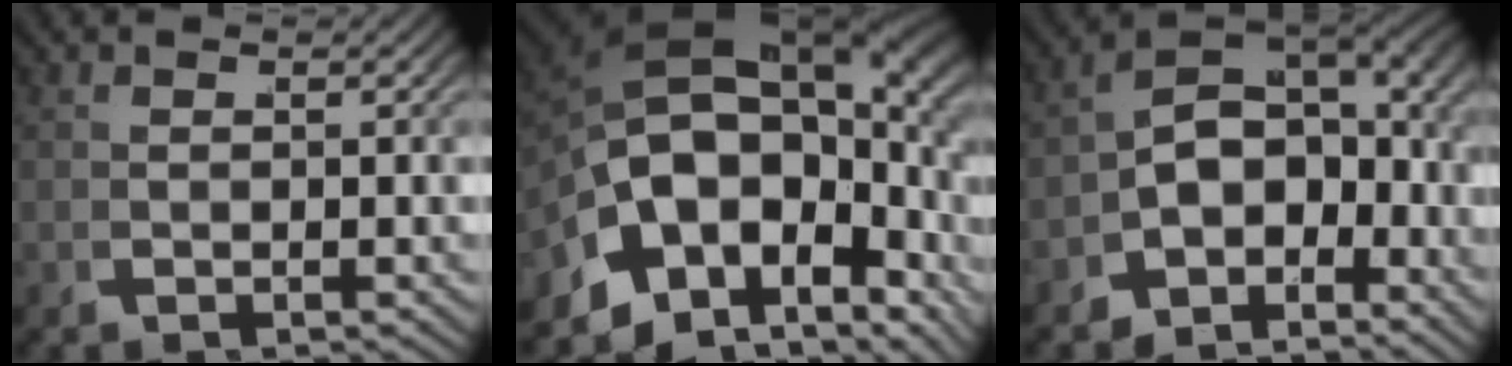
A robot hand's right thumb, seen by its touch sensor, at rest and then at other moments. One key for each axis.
{"total": 21.6, "fx": 0.7, "fy": 15.2, "fz": 15.3, "tx": -0.298, "ty": -0.030, "tz": 0.012}
{"total": 10.9, "fx": -0.6, "fy": 7.5, "fz": 7.9, "tx": -0.124, "ty": -0.011, "tz": -0.016}